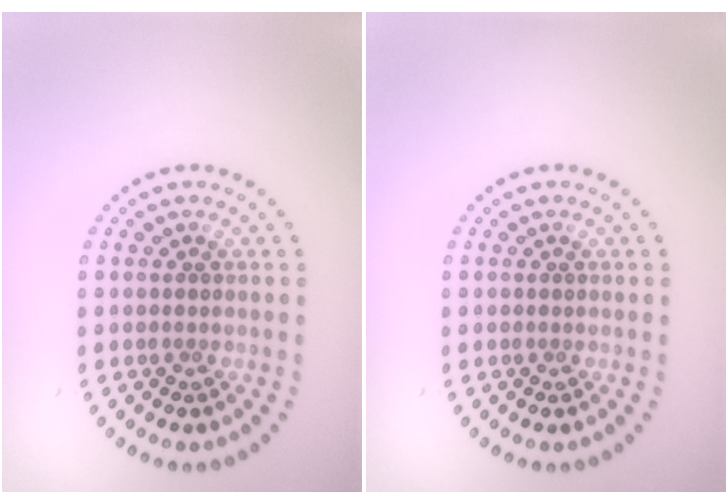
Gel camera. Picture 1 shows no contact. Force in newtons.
{"total": 0.0}